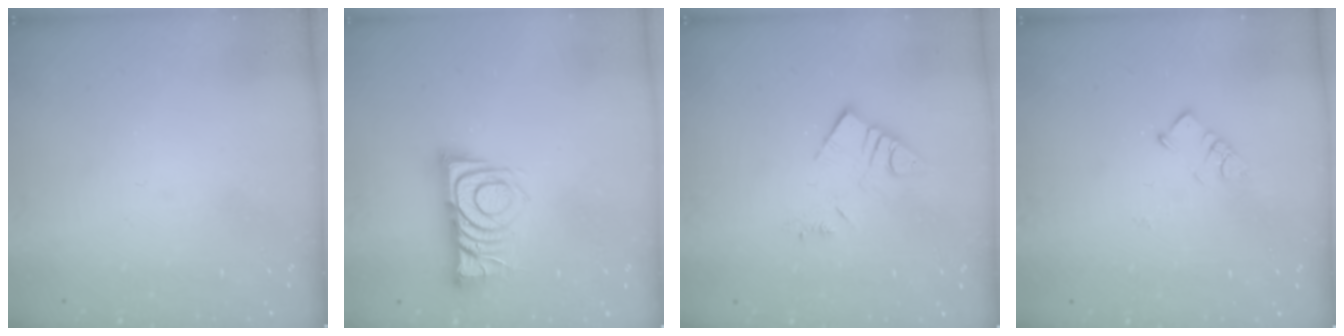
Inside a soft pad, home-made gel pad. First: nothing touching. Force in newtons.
{"total": 9.6, "press": 9.5, "slide": 1.0}
{"total": 7.5, "press": 7.5, "slide": 0.6}
{"total": 3.1, "press": 3.0, "slide": 0.3}